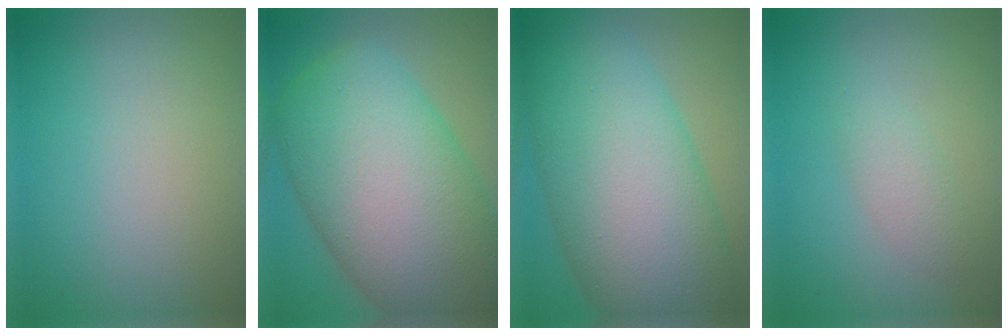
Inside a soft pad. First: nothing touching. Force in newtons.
{"total": 16.4, "press": 16.4, "slide": 0.4}
{"total": 14.0, "press": 14.0, "slide": 0.1}
{"total": 1.7, "press": 1.7, "slide": 0.1}